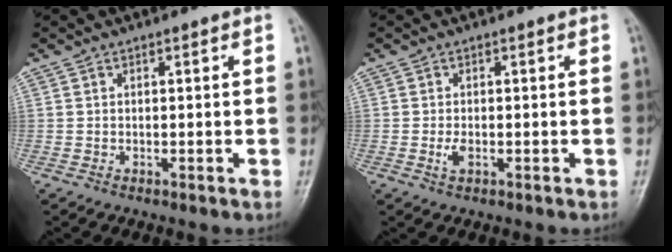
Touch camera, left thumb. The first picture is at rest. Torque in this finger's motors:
{"motor_torque": [-0.13, 0.18, 0.10, 0.02, 0.00]}